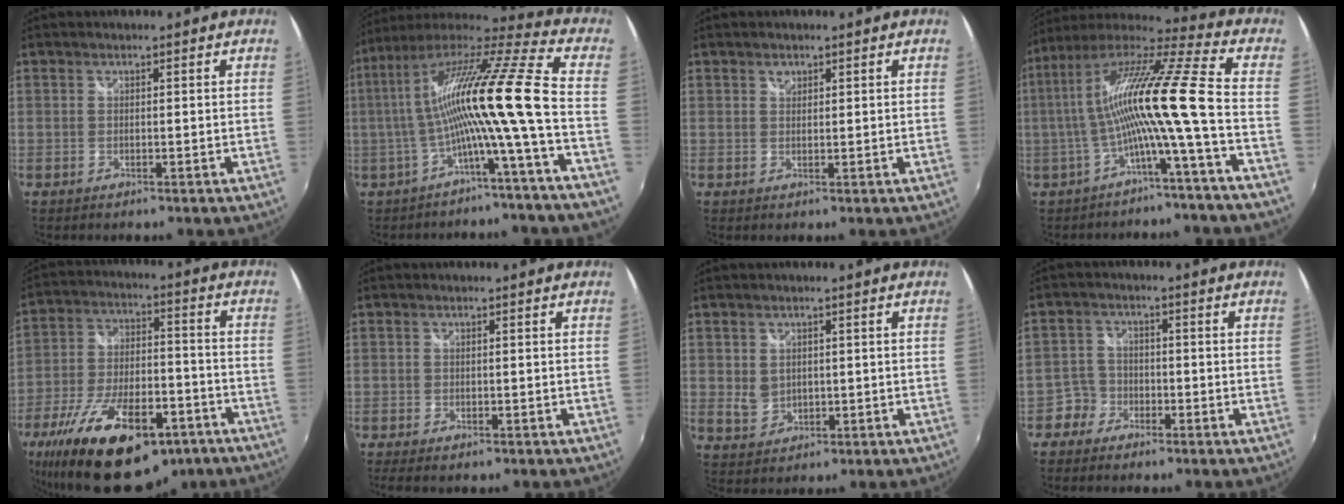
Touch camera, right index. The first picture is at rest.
{"total": 15.9, "force": [-2.1, -1.6, 15.7], "torque": [-0.261, -0.003, -0.043]}
{"total": 1.2, "force": [0.7, 0.8, 0.3], "torque": [-0.003, 0.002, 0.011]}
{"total": 14.0, "force": [-2.4, -1.7, 13.7], "torque": [-0.231, 0.001, -0.047]}
{"total": 24.7, "force": [-16.2, 10.3, 15.6], "torque": [-0.296, -0.027, -0.250]}
{"total": 2.8, "force": [-2.1, 1.0, 1.6], "torque": [-0.037, -0.013, -0.036]}
{"total": 3.8, "force": [0.4, 3.2, 1.9], "torque": [-0.031, -0.001, 0.013]}
{"total": 3.8, "force": [-2.4, 2.9, -0.4], "torque": [0.004, 0.015, -0.049]}